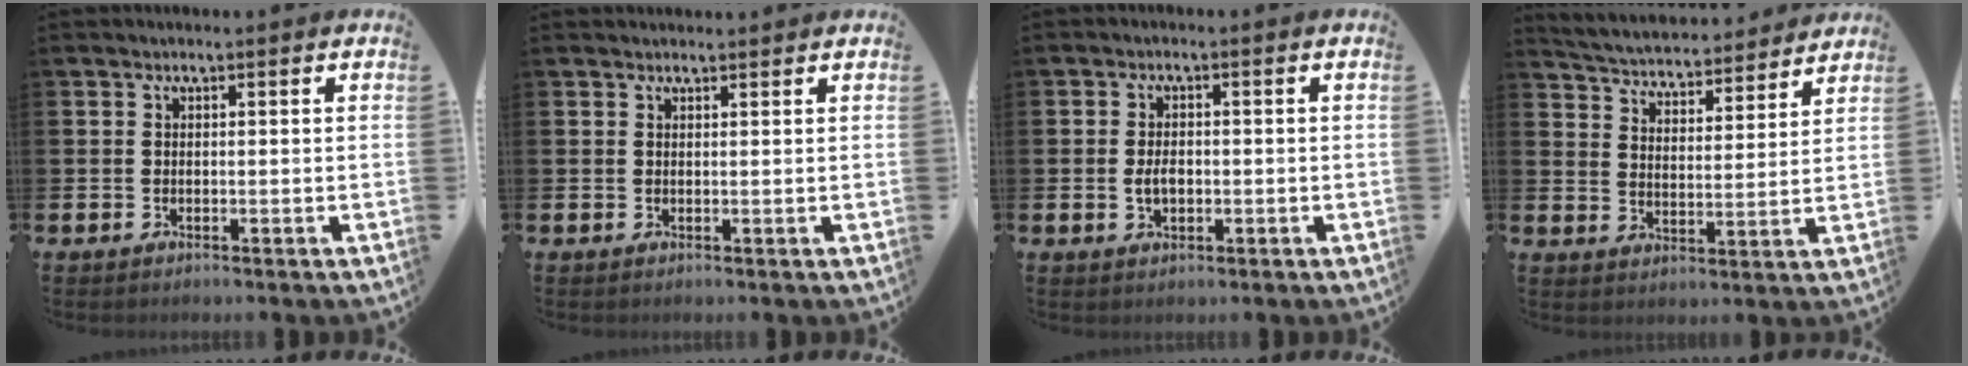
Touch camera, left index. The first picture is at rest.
{"total": 0.8, "force": [0.8, 0.1, 0.1], "torque": [0.009, -0.004, 0.012]}
{"total": 2.4, "force": [-0.2, 1.5, 1.9], "torque": [-0.023, 0.000, -0.008]}
{"total": 4.7, "force": [4.7, 0.9, 0.2], "torque": [-0.033, -0.041, 0.077]}